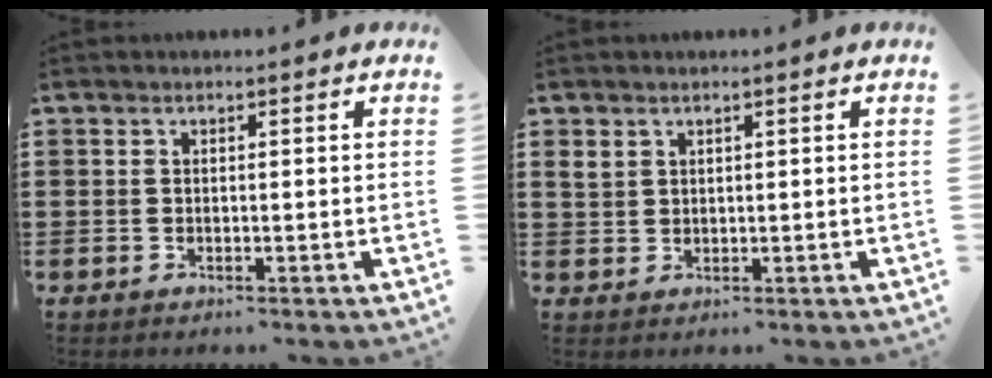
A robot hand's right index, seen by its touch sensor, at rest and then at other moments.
{"total": 1.7, "force": [1.3, 1.0, 0.5], "torque": [-0.014, 0.001, 0.027]}